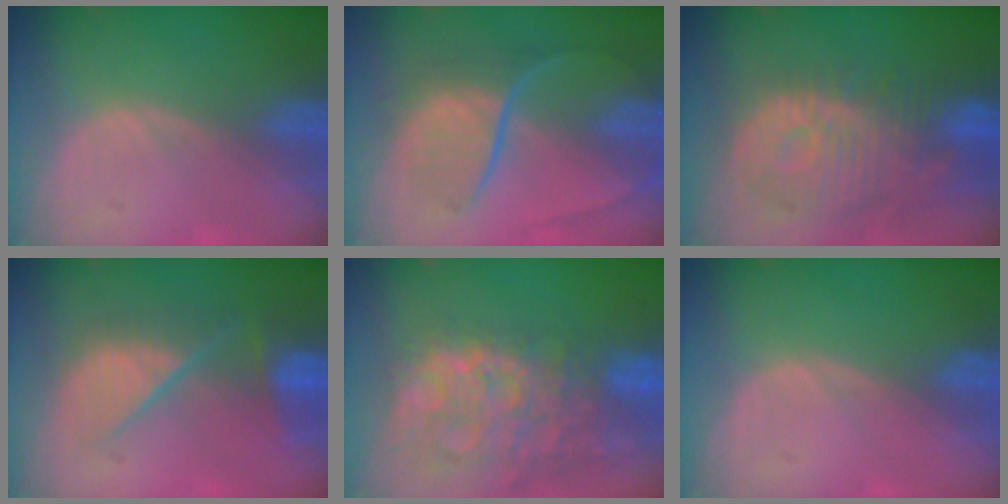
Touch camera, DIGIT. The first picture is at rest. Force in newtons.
{"total": 8.8, "press": 7.6, "slide": 4.5}
{"total": 12.3, "press": 11.1, "slide": 5.2}
{"total": 9.1, "press": 8.0, "slide": 4.3}
{"total": 14.6, "press": 11.8, "slide": 8.5}
{"total": 0.0}